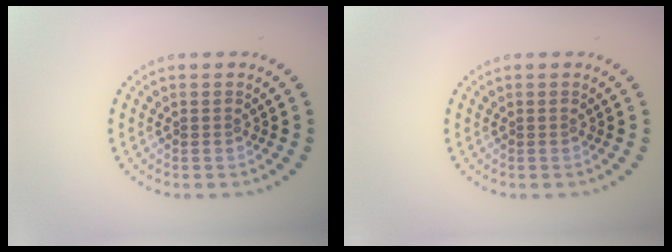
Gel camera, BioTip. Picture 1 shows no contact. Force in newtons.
{"total": 0.0}